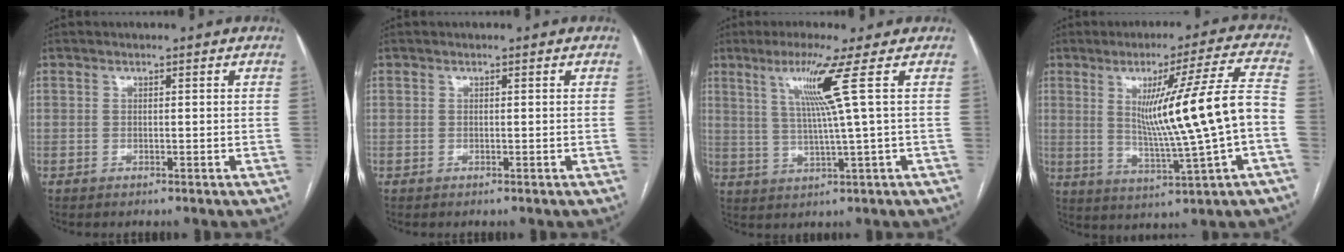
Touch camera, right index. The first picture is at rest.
{"total": 0.0}
{"total": 7.8, "force": [2.9, -2.7, 6.7], "torque": [-0.126, -0.005, 0.063]}
{"total": 15.4, "force": [-0.2, -1.1, 15.4], "torque": [-0.235, -0.001, 0.000]}